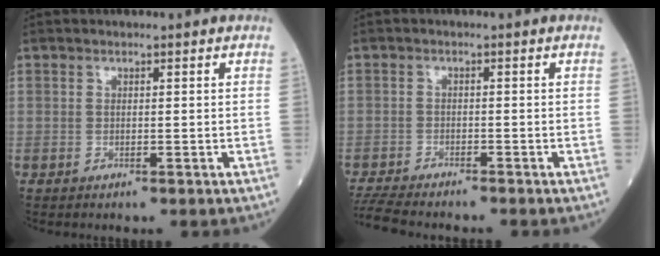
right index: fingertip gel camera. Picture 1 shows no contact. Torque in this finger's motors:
{"motor_torque": [-0.32, -0.37, -0.66, -0.21]}